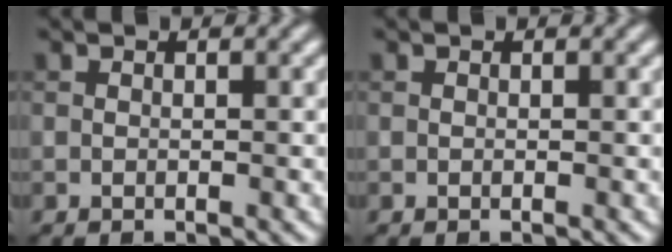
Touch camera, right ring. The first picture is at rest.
{"total": 0.0}